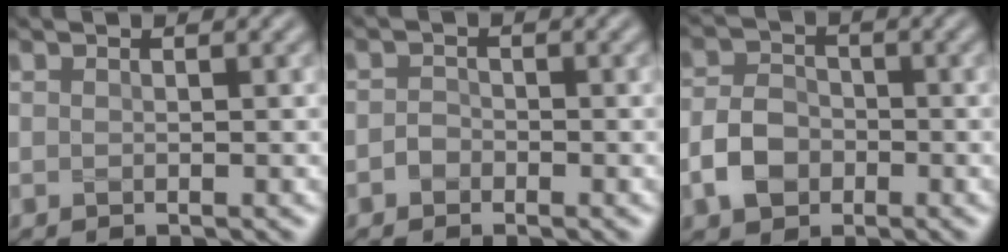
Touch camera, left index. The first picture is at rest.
{"total": 1.0, "force": [-0.6, 0.8, 0.3], "torque": [-0.002, 0.005, -0.013]}
{"total": 3.6, "force": [-1.5, 2.7, 2.0], "torque": [-0.039, 0.008, -0.032]}